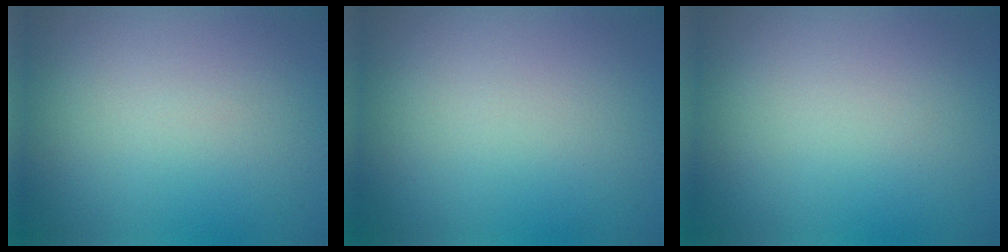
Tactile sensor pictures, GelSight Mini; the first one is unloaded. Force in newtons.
{"total": 0.0}
{"total": 0.0}